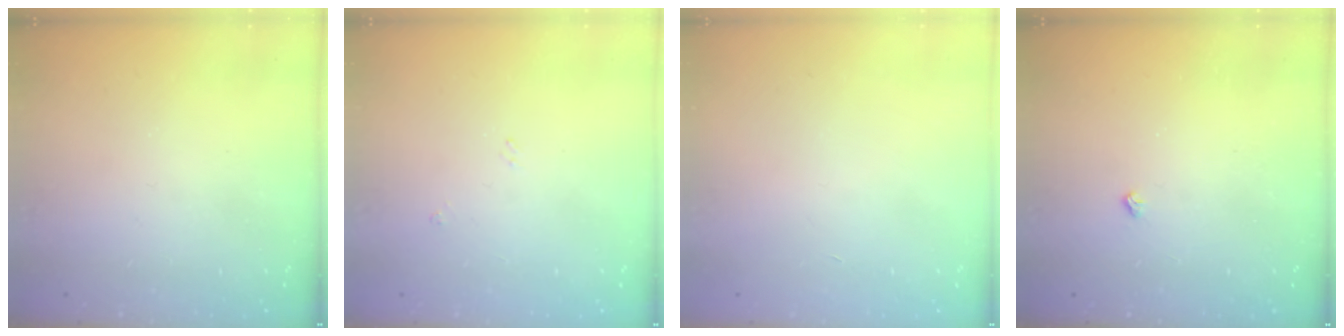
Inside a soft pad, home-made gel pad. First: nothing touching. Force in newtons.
{"total": 2.7, "press": 2.7, "slide": 0.4}
{"total": 0.9, "press": 0.9, "slide": 0.2}
{"total": 2.2, "press": 2.1, "slide": 0.4}